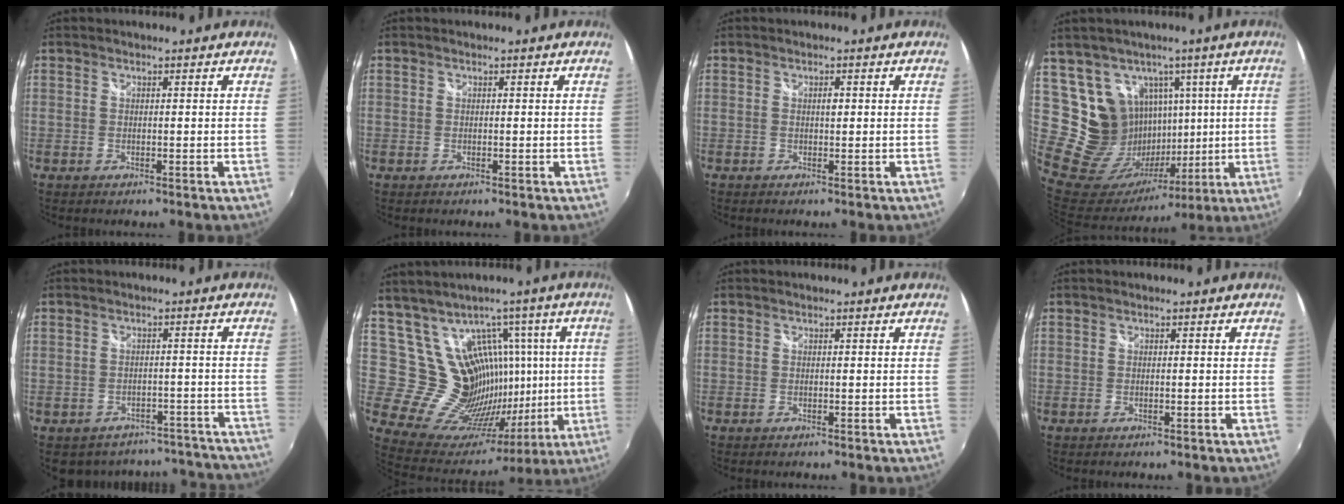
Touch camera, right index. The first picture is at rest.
{"total": 0.0}
{"total": 1.0, "force": [0.2, 0.5, 0.8], "torque": [-0.011, 0.002, 0.001]}
{"total": 17.0, "force": [7.0, 14.6, 5.3], "torque": [-0.134, 0.013, 0.154]}
{"total": 14.7, "force": [-12.6, 6.9, 2.9], "torque": [-0.060, 0.039, -0.134]}
{"total": 17.8, "force": [6.2, 14.8, 7.7], "torque": [-0.141, 0.017, 0.127]}
{"total": 0.0}
{"total": 0.6, "force": [-0.1, 0.1, 0.6], "torque": [-0.009, 0.001, -0.003]}